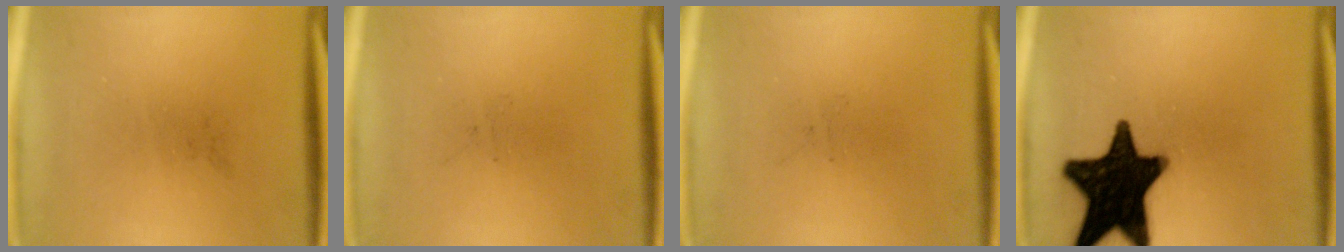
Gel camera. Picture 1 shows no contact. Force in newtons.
{"total": 0.0}
{"total": 0.0}
{"total": 19.3}